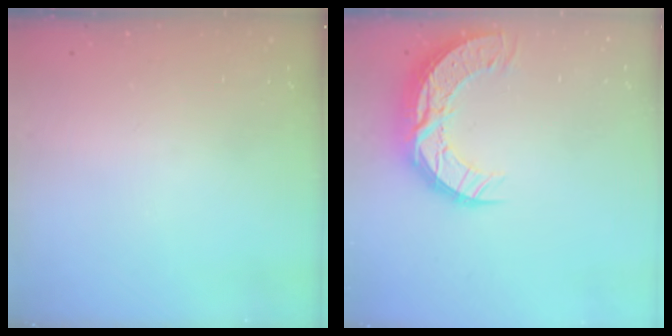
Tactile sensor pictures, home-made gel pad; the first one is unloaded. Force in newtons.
{"total": 11.9, "press": 11.9, "slide": 0.9}